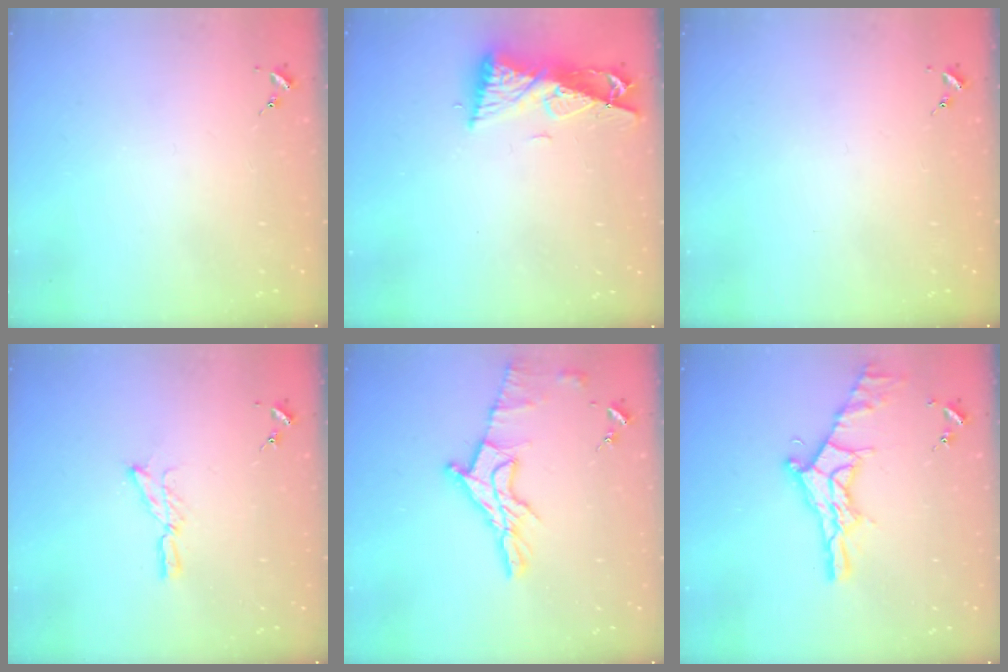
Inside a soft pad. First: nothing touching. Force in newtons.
{"total": 9.1, "press": 9.0, "slide": 1.3}
{"total": 0.0}
{"total": 8.4, "press": 8.3, "slide": 0.2}
{"total": 12.6, "press": 12.6, "slide": 1.2}
{"total": 17.0, "press": 17.0, "slide": 1.2}